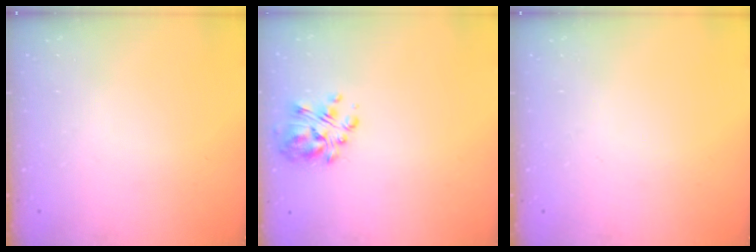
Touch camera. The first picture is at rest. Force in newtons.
{"total": 6.1, "press": 5.8, "slide": 1.8}
{"total": 0.0}